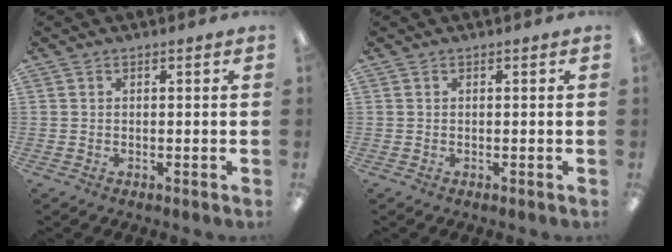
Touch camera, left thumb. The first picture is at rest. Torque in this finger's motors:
{"motor_torque": [0.00, 0.01, 0.00, 0.00, 0.00]}